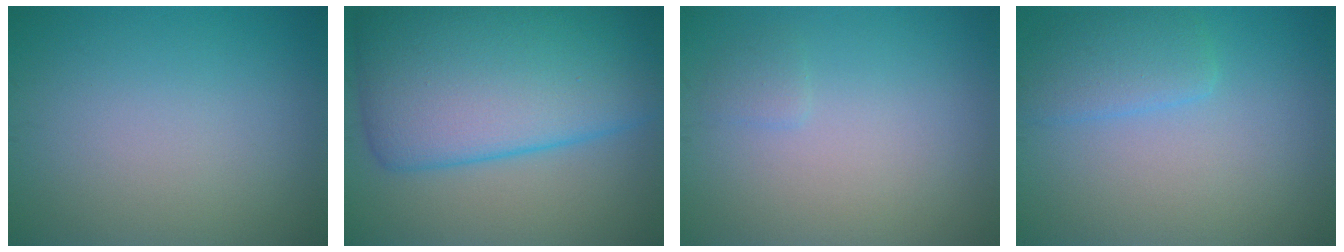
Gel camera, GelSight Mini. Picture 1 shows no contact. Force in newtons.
{"total": 13.2, "press": 13.2, "slide": 0.6}
{"total": 0.8, "press": 0.8, "slide": 0.1}
{"total": 2.7, "press": 2.7, "slide": 0.0}